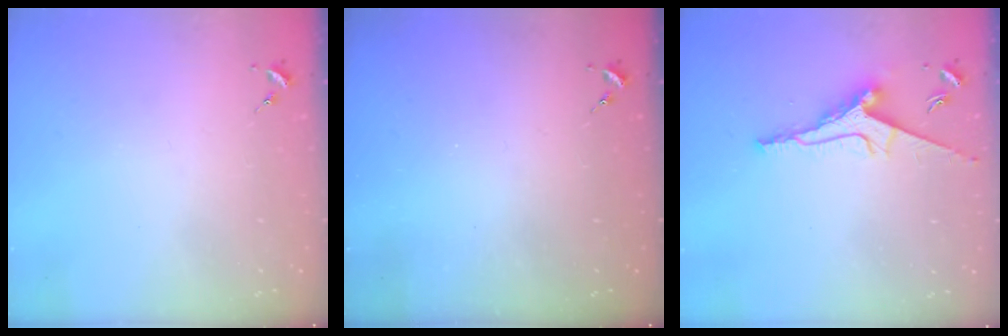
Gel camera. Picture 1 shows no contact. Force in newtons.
{"total": 0.0}
{"total": 9.9, "press": 9.9, "slide": 0.4}